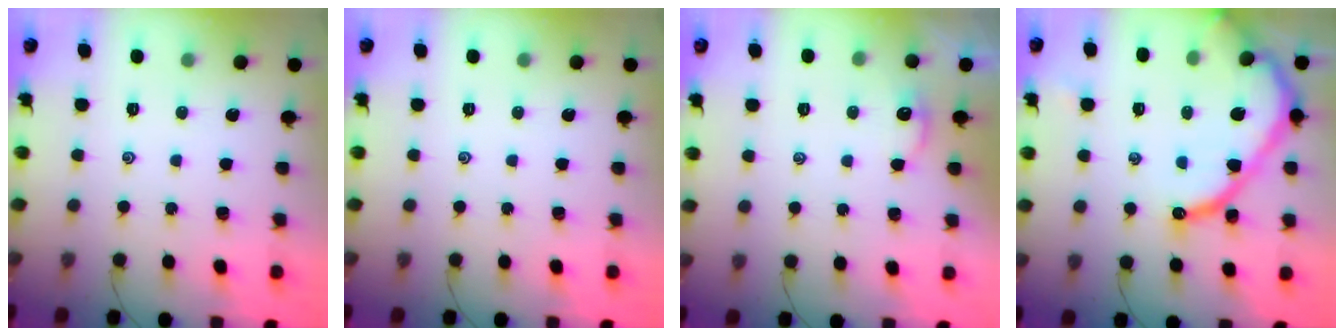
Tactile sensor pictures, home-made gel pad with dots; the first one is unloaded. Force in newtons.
{"total": 0.0}
{"total": 2.1, "press": 2.0, "slide": 0.3}
{"total": 15.1, "press": 15.0, "slide": 1.8}